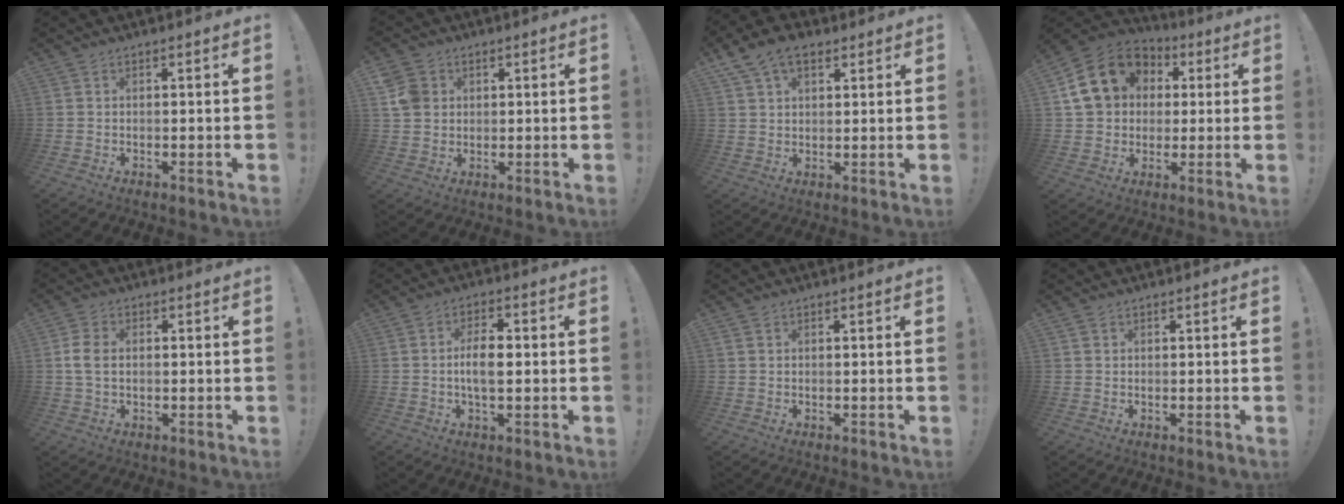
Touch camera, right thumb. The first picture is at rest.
{"total": 6.9, "force": [2.0, 6.1, 2.4], "torque": [-0.043, 0.003, 0.043]}
{"total": 8.6, "force": [4.7, 5.3, 4.8], "torque": [-0.083, -0.006, 0.091]}
{"total": 17.0, "force": [4.9, 14.1, 8.2], "torque": [-0.125, -0.005, 0.106]}
{"total": 6.1, "force": [0.1, 4.2, 4.5], "torque": [-0.099, 0.007, 0.001]}
{"total": 7.0, "force": [-0.6, 3.2, 6.2], "torque": [-0.107, 0.004, -0.018]}
{"total": 0.7, "force": [0.3, 0.6, 0.1], "torque": [0.000, 0.001, 0.006]}
{"total": 0.7, "force": [0.4, 0.6, 0.0], "torque": [0.002, 0.000, 0.007]}